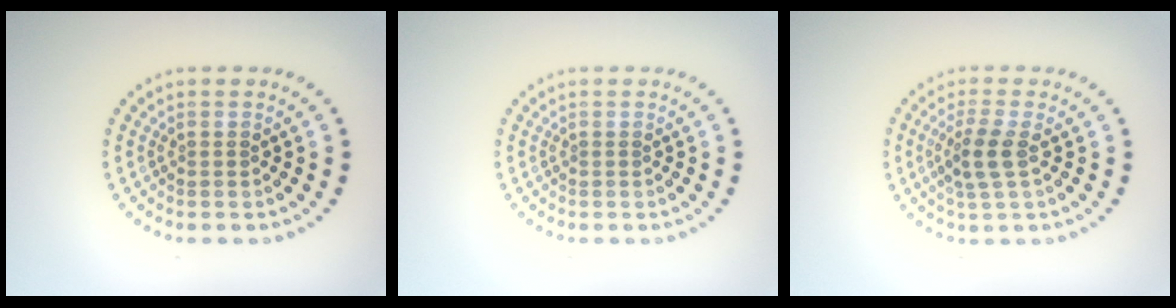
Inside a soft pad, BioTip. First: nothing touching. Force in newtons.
{"total": 0.0}
{"total": 2.8, "press": 2.5, "slide": 1.1}